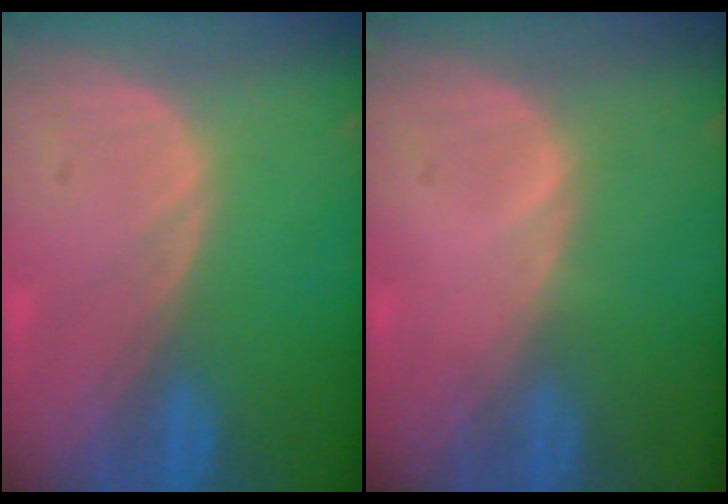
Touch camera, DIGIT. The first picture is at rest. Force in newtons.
{"total": 0.5, "press": 0.1, "slide": 0.5}